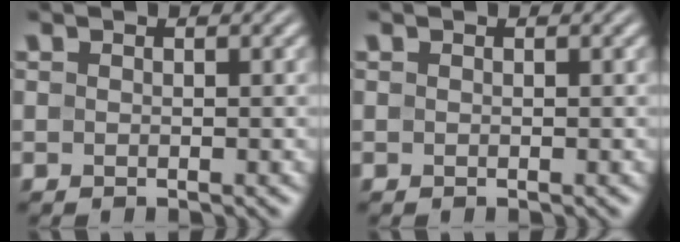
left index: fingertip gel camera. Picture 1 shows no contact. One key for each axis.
{"total": 0.0}